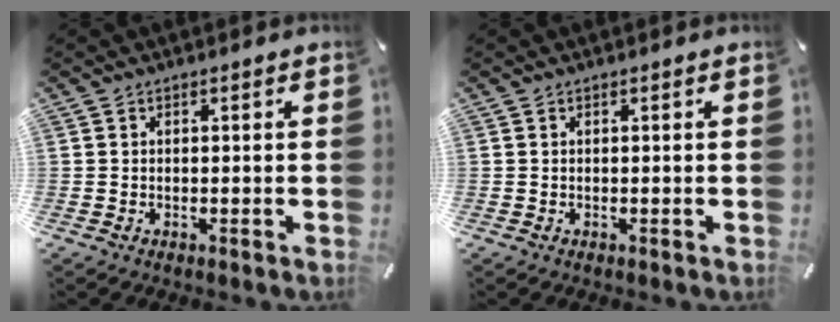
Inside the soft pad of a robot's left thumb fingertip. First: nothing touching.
{"total": 0.0}